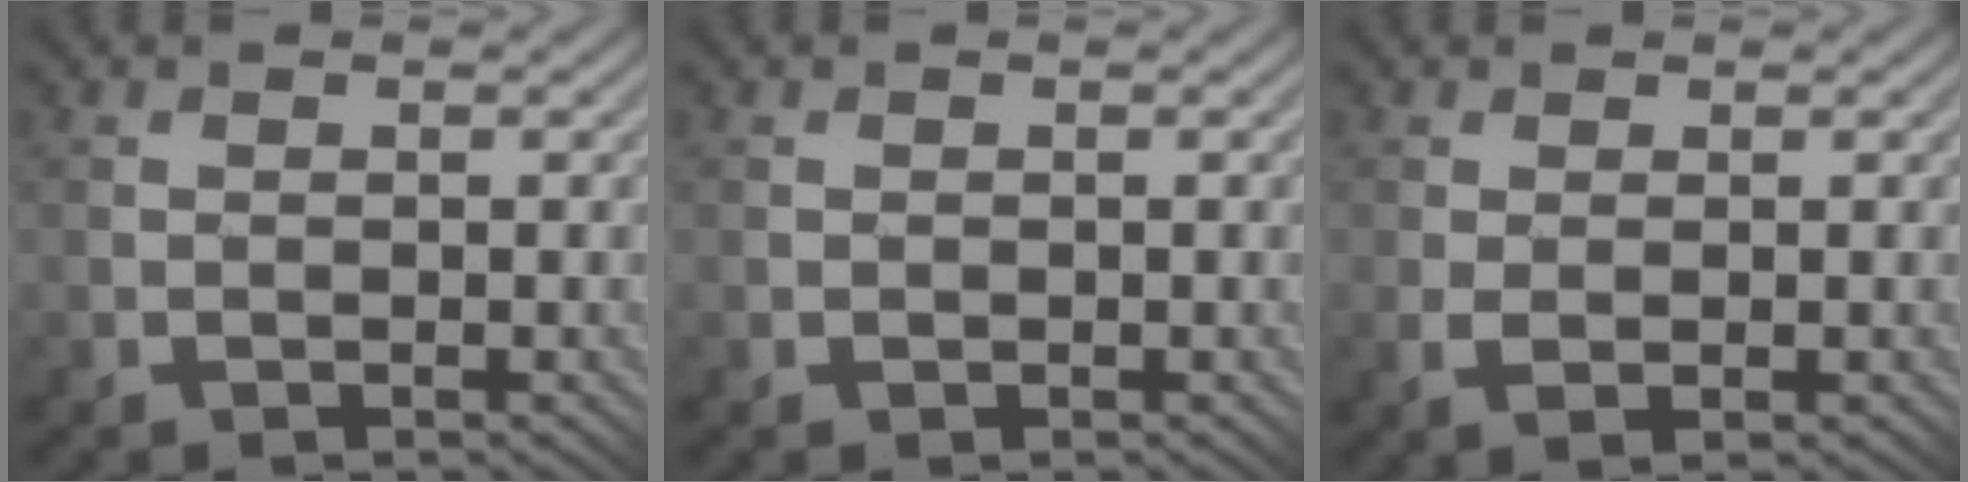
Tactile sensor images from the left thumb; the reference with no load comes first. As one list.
[{"total": 0.0}, {"total": 2.0, "force": [-0.2, 0.8, 1.9], "torque": [-0.041, -0.003, 0.000]}]